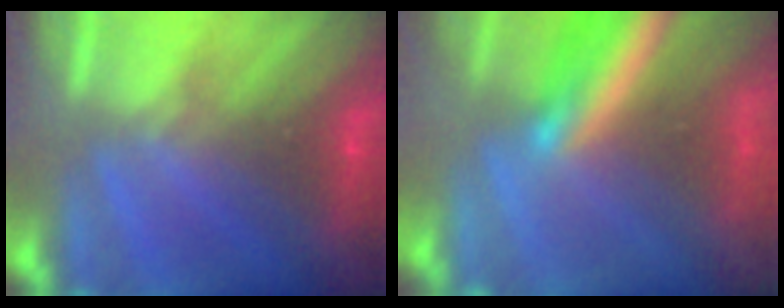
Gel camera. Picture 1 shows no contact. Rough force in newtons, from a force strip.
{"total": 7.1}